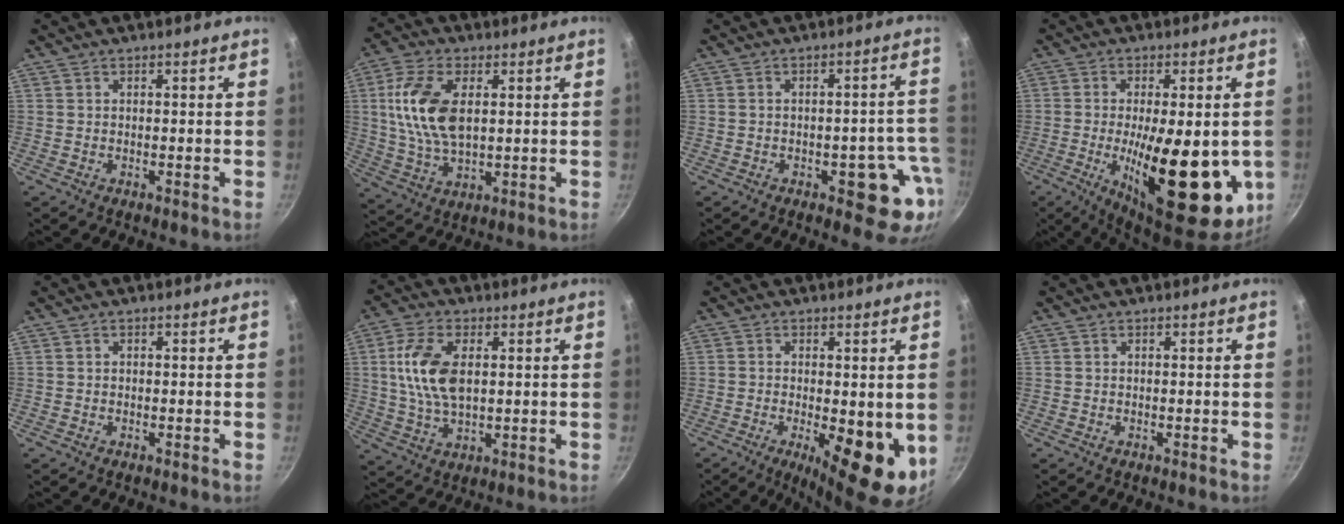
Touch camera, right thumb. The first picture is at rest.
{"total": 13.3, "force": [2.4, 7.2, 10.9], "torque": [-0.210, -0.003, 0.048]}
{"total": 10.1, "force": [-4.0, 4.7, 8.1], "torque": [-0.045, 0.028, -0.047]}
{"total": 21.8, "force": [-3.8, 8.4, 19.8], "torque": [-0.271, -0.010, -0.044]}
{"total": 0.0}
{"total": 11.8, "force": [2.0, 6.3, 9.8], "torque": [-0.186, -0.001, 0.039]}
{"total": 11.8, "force": [-2.5, 4.2, 10.8], "torque": [-0.144, -0.007, -0.025]}
{"total": 0.0}